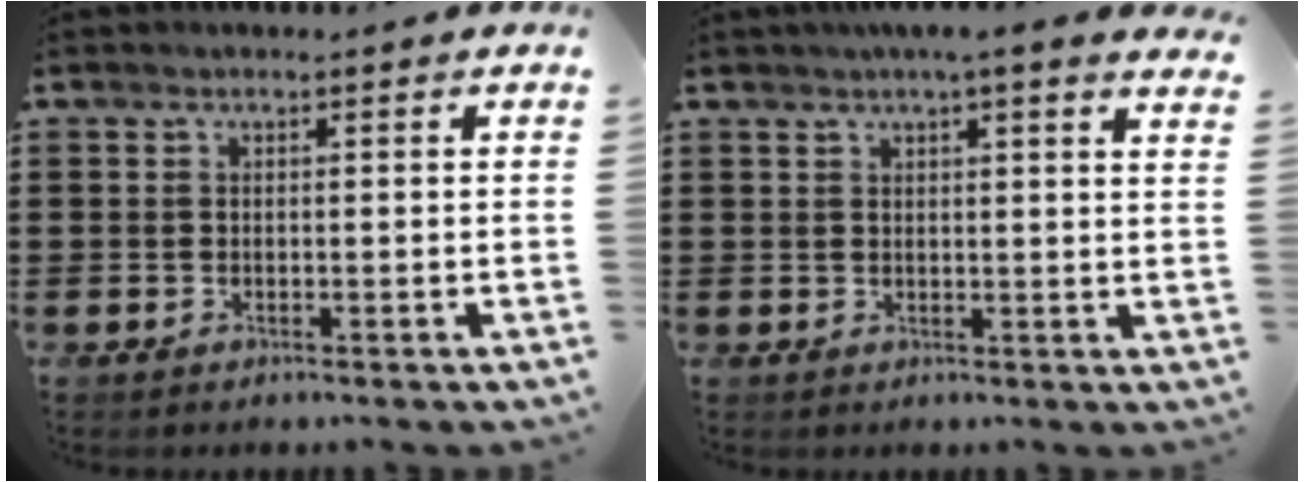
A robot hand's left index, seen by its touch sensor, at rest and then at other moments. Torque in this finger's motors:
{"motor_torque": [0.43, -1.14, 0.73, 0.16]}